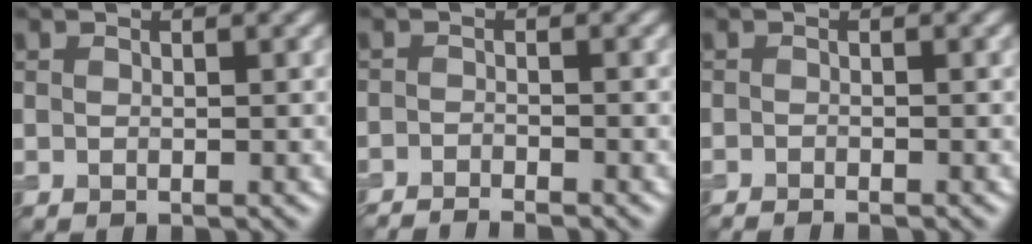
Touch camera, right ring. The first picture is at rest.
{"total": 2.5, "force": [-2.3, 0.3, 1.0], "torque": [-0.017, 0.001, -0.045]}
{"total": 1.2, "force": [-1.1, 0.1, 0.6], "torque": [-0.008, -0.001, -0.022]}